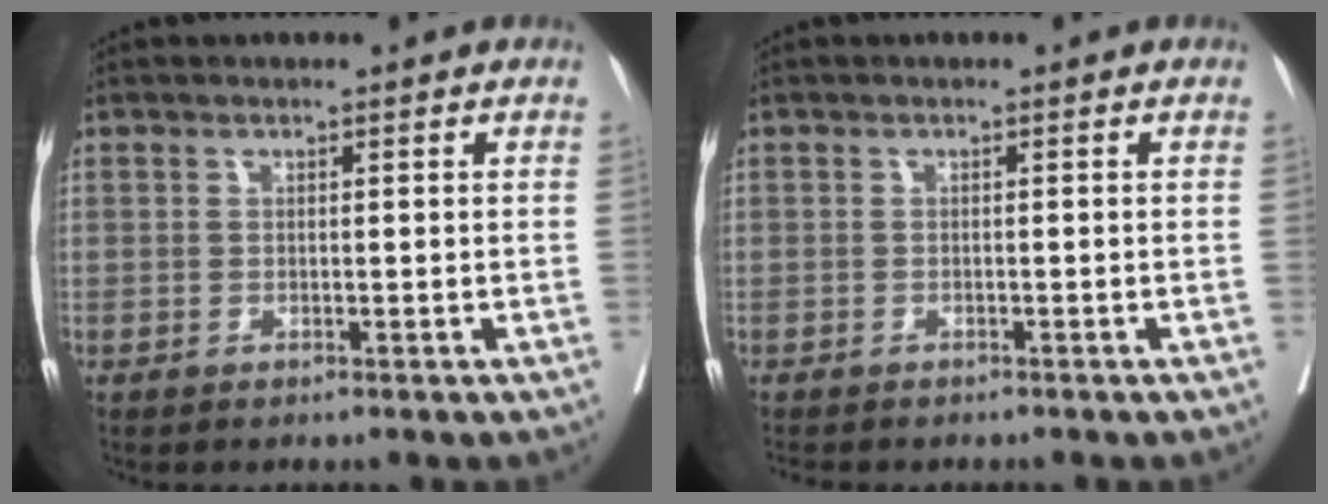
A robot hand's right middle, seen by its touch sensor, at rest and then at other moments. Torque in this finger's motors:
{"motor_torque": [0.00, -0.11, 0.01, 0.01]}